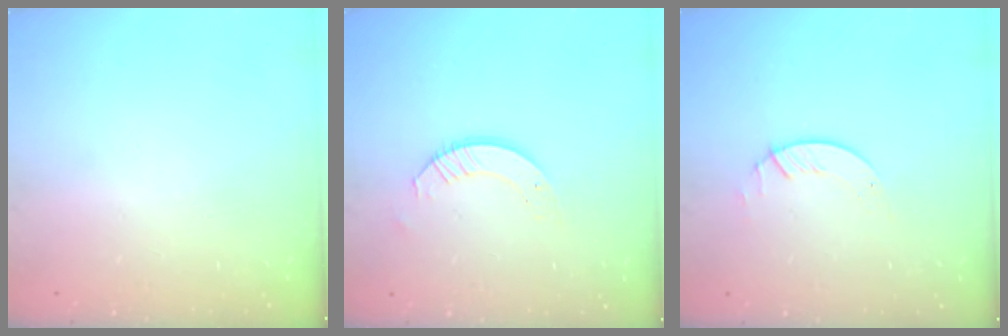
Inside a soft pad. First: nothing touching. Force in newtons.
{"total": 5.4, "press": 5.4, "slide": 0.5}
{"total": 1.2, "press": 1.1, "slide": 0.2}